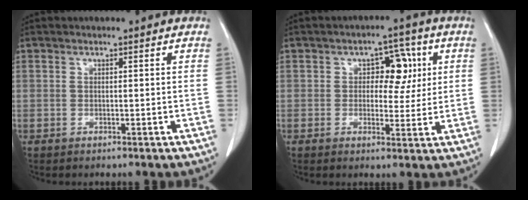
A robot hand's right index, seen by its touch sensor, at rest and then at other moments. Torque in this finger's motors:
{"motor_torque": [0.16, 0.06, 0.08, 0.03]}